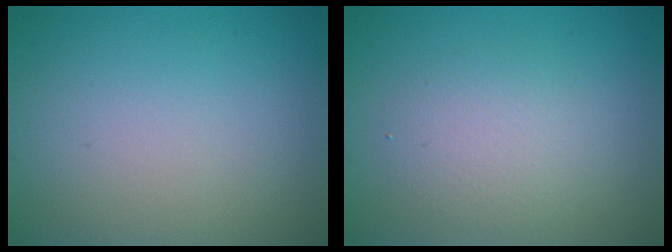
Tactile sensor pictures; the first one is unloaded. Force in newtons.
{"total": 2.6, "press": 2.6, "slide": 0.2}